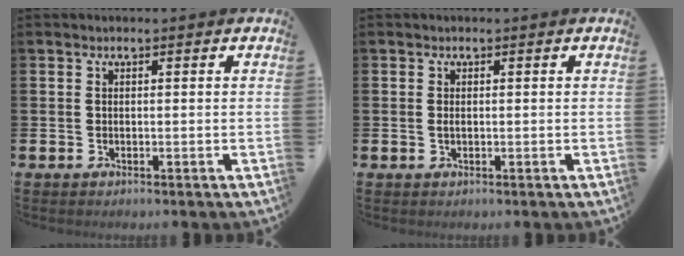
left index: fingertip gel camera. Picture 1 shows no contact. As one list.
[{"total": 0.6, "force": [0.0, 0.2, 0.5], "torque": [-0.009, 0.001, -0.001]}]